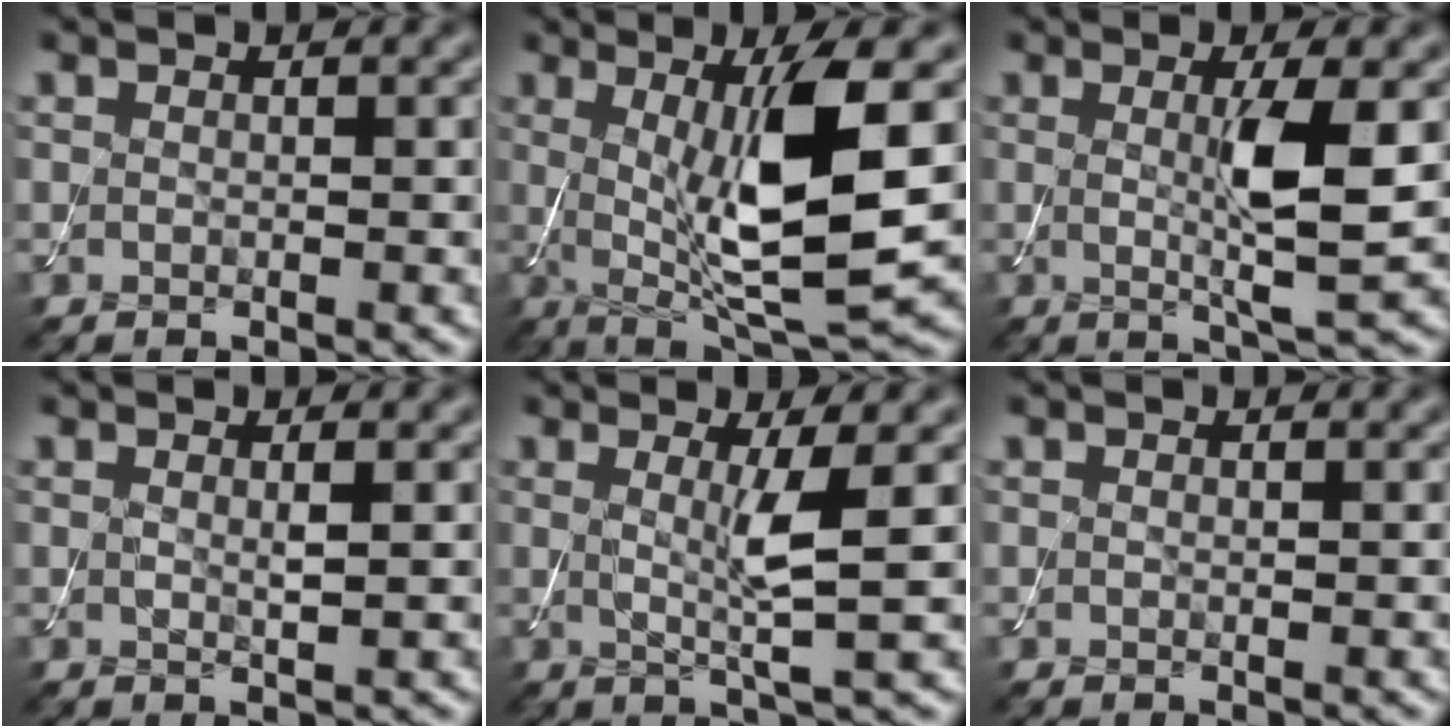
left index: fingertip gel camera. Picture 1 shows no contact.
{"total": 10.2, "force": [0.8, 2.5, 9.9], "torque": [-0.161, -0.013, 0.025]}
{"total": 4.9, "force": [0.3, 0.7, 4.8], "torque": [-0.085, -0.009, 0.007]}
{"total": 1.1, "force": [0.3, 0.2, 1.0], "torque": [-0.015, -0.001, 0.003]}
{"total": 3.5, "force": [0.5, 0.3, 3.4], "torque": [-0.063, -0.011, 0.008]}
{"total": 0.0}